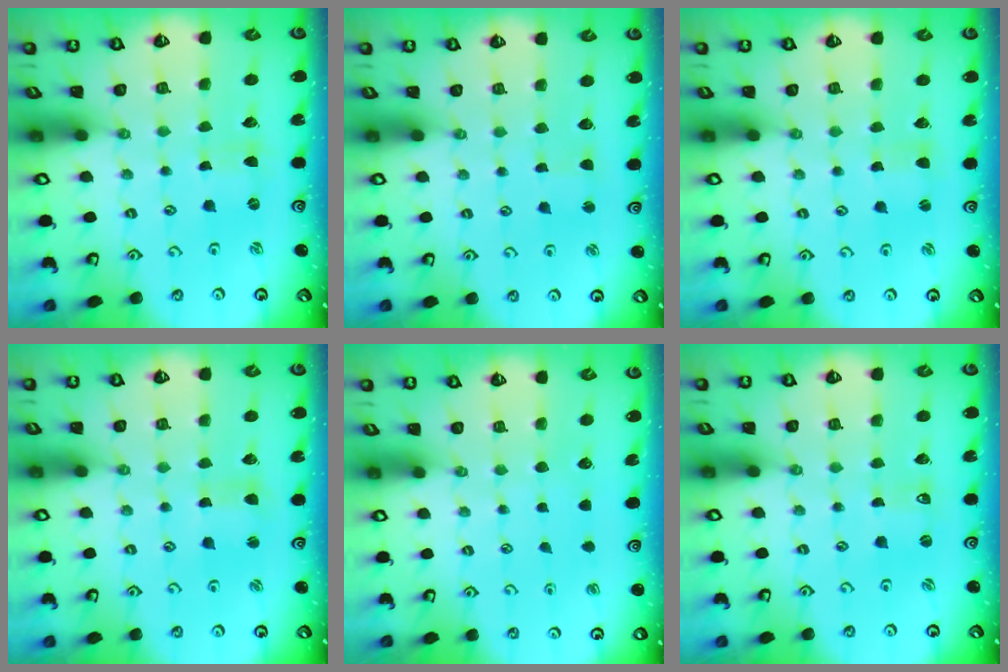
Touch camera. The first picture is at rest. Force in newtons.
{"total": 1.8, "press": 1.8, "slide": 0.2}
{"total": 1.3, "press": 1.2, "slide": 0.2}
{"total": 2.1, "press": 2.1, "slide": 0.3}
{"total": 0.0}
{"total": 1.2, "press": 1.2, "slide": 0.1}